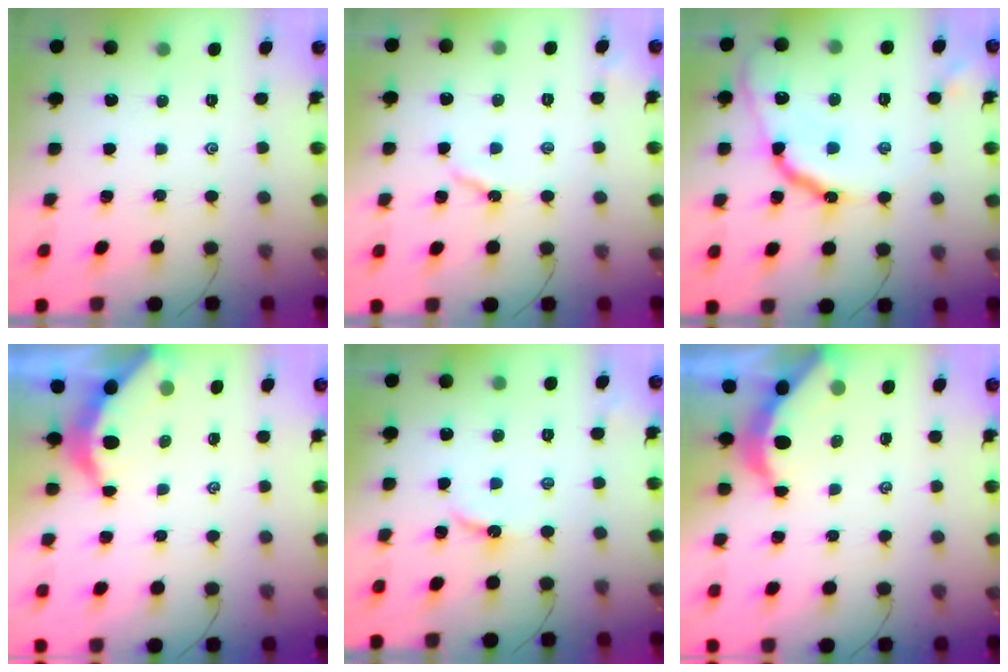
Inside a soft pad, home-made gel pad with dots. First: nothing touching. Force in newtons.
{"total": 3.6, "press": 3.6, "slide": 0.6}
{"total": 13.1, "press": 13.0, "slide": 1.4}
{"total": 3.6, "press": 3.6, "slide": 0.4}
{"total": 3.4, "press": 3.4, "slide": 0.3}
{"total": 4.0, "press": 3.9, "slide": 0.4}